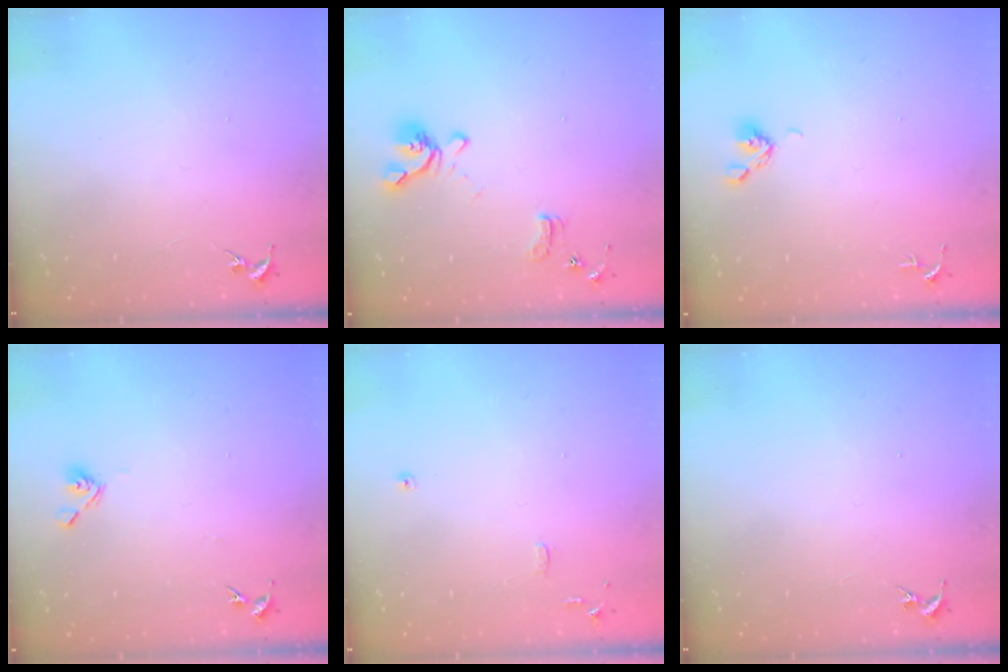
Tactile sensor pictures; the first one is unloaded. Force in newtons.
{"total": 12.7, "press": 12.6, "slide": 1.4}
{"total": 6.0, "press": 5.7, "slide": 1.8}
{"total": 7.0, "press": 6.8, "slide": 1.8}
{"total": 7.3, "press": 7.3, "slide": 0.6}
{"total": 0.0}